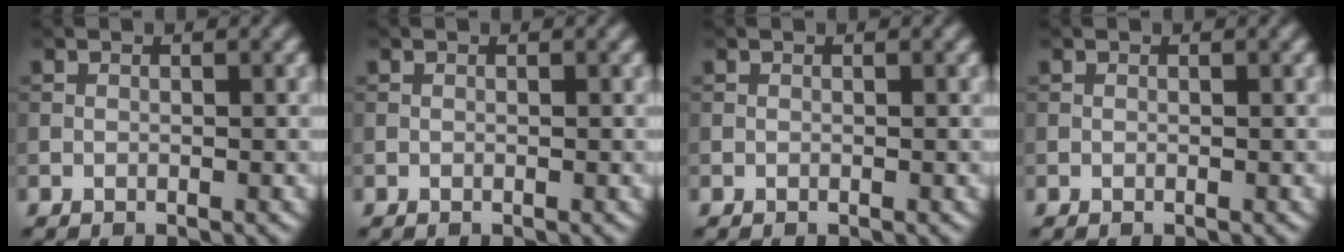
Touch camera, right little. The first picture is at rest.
{"total": 0.0}
{"total": 0.0}
{"total": 0.0}